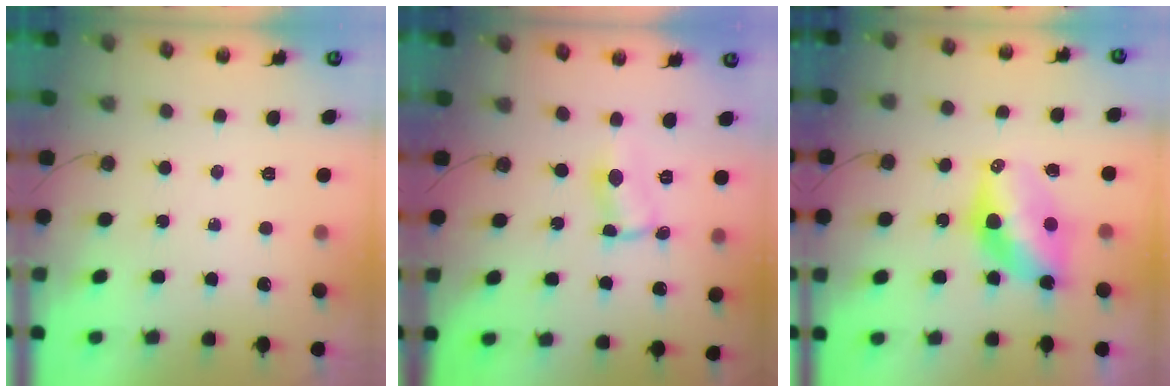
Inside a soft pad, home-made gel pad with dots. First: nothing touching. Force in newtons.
{"total": 1.2, "press": 1.1, "slide": 0.6}
{"total": 10.5, "press": 10.5, "slide": 1.0}